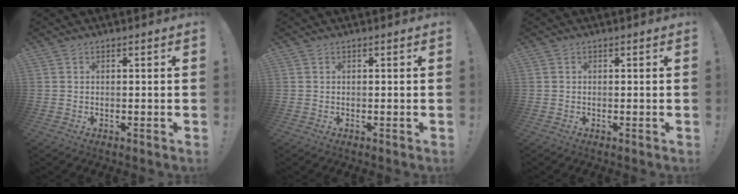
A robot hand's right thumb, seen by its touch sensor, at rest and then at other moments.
{"total": 0.0}
{"total": 0.0}